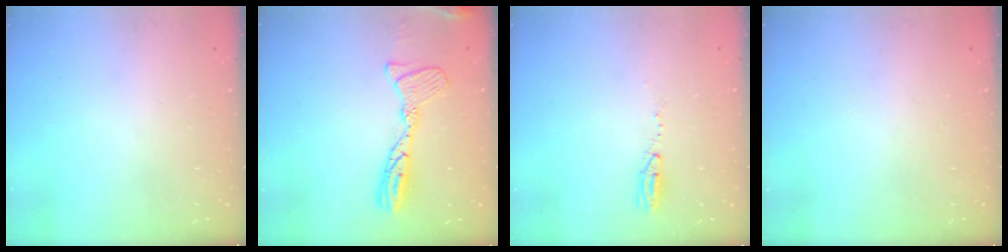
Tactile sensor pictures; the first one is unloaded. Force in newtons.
{"total": 14.4, "press": 14.4, "slide": 1.4}
{"total": 3.7, "press": 2.8, "slide": 2.4}
{"total": 0.0}